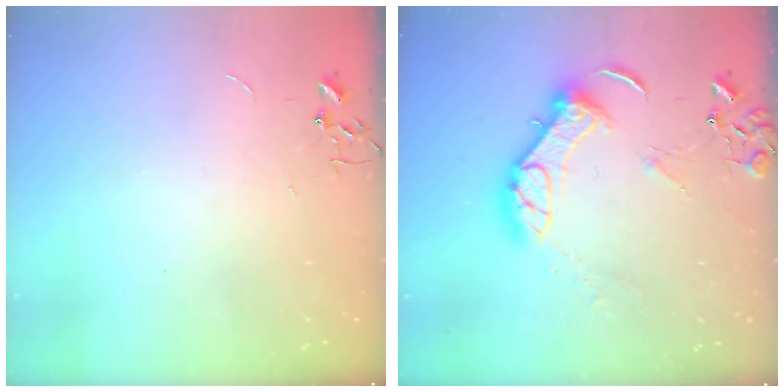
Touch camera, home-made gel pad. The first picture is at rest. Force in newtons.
{"total": 12.9, "press": 12.8, "slide": 1.7}